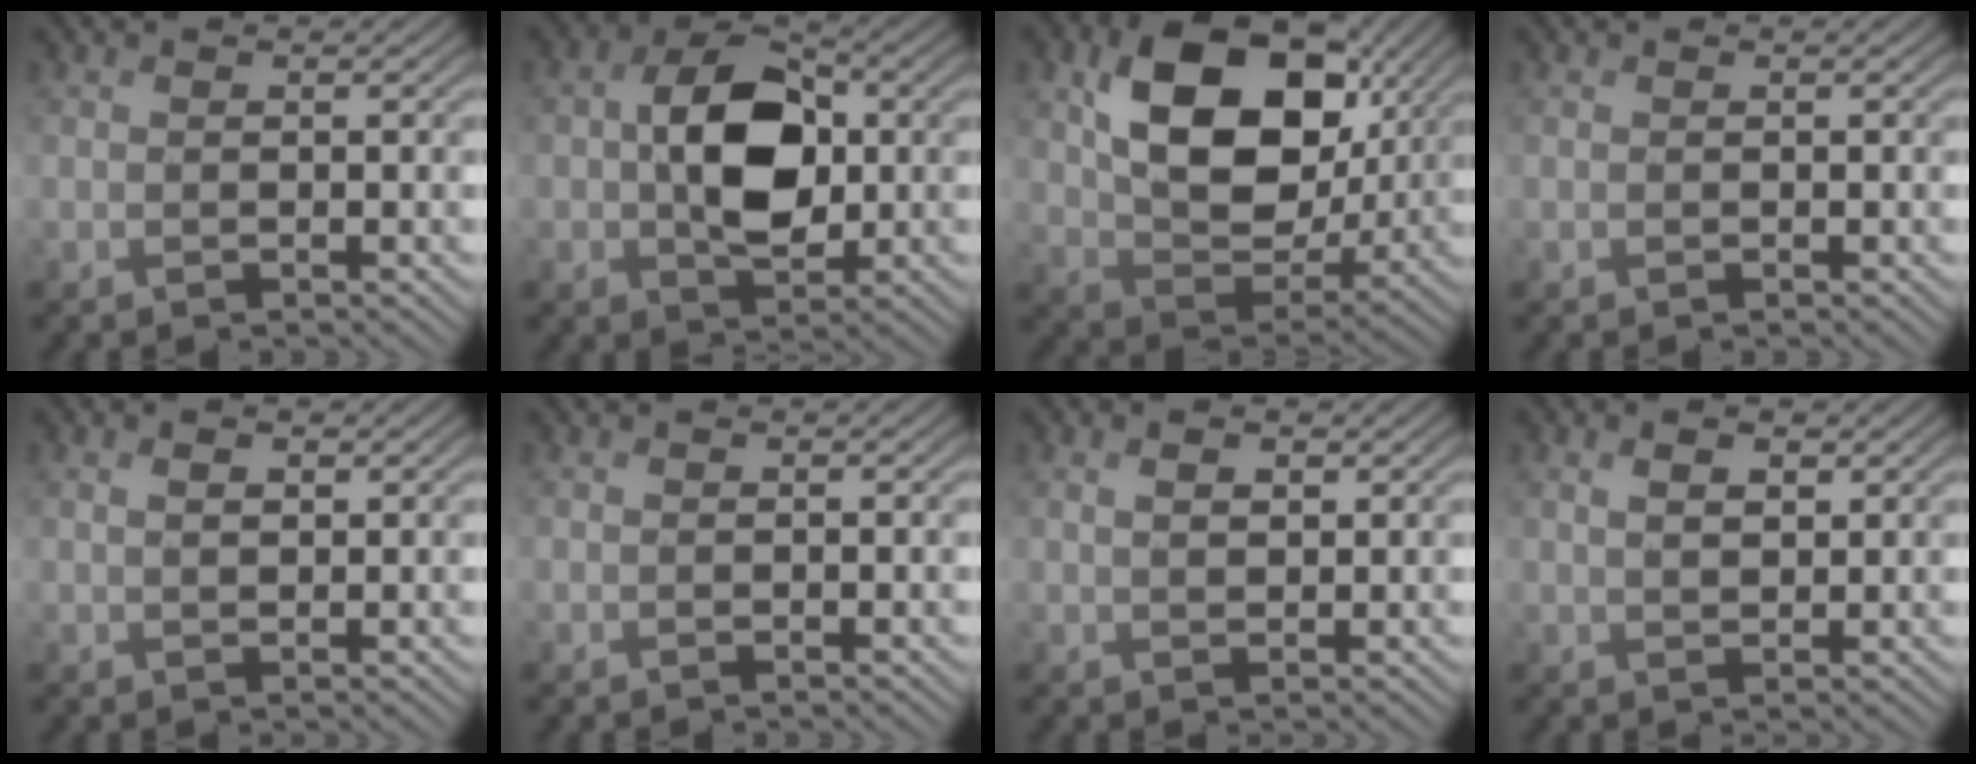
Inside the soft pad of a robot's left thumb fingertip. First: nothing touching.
{"total": 9.5, "force": [0.0, 6.4, 7.0], "torque": [-0.126, 0.005, -0.007]}
{"total": 15.0, "force": [4.2, 10.1, 10.2], "torque": [-0.195, -0.004, 0.082]}
{"total": 0.0}
{"total": 1.8, "force": [0.7, 0.9, 1.4], "torque": [-0.021, -0.008, 0.017]}
{"total": 0.0}
{"total": 2.2, "force": [0.8, 1.1, 1.7], "torque": [-0.027, -0.010, 0.021]}
{"total": 2.7, "force": [1.1, 1.3, 2.1], "torque": [-0.035, -0.011, 0.027]}